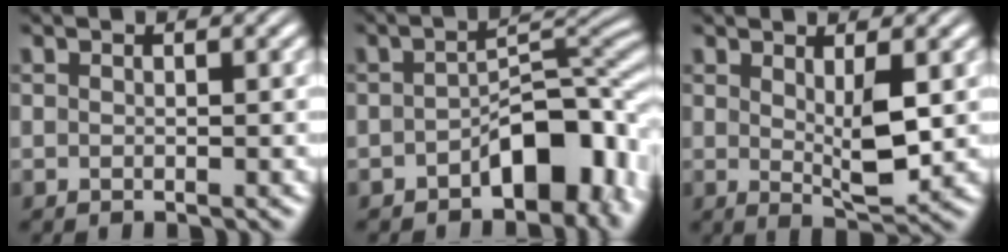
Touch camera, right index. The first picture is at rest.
{"total": 5.2, "force": [-2.5, 2.1, 4.1], "torque": [-0.048, -0.003, -0.039]}
{"total": 3.4, "force": [0.8, 0.5, 3.2], "torque": [-0.050, -0.021, 0.021]}